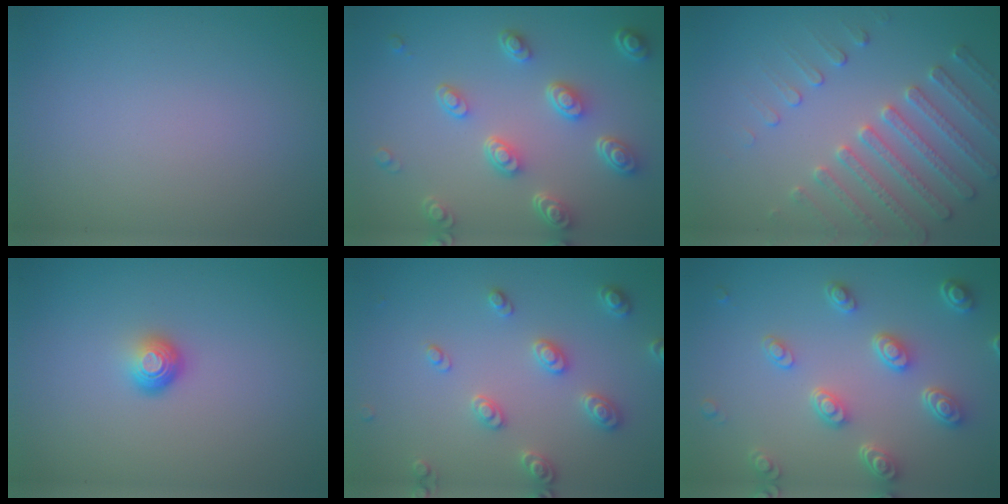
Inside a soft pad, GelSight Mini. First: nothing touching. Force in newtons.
{"total": 4.8, "press": 3.5, "slide": 3.2}
{"total": 3.7, "press": 3.7, "slide": 0.3}
{"total": 1.7, "press": 1.1, "slide": 1.3}
{"total": 2.7, "press": 2.7, "slide": 0.4}
{"total": 4.7, "press": 3.7, "slide": 2.9}